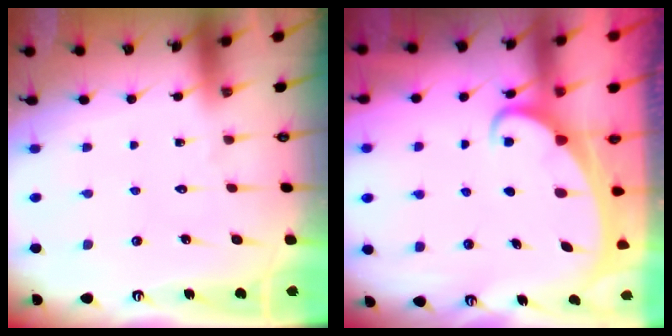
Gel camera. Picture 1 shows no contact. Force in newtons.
{"total": 2.3, "press": 2.3, "slide": 0.3}